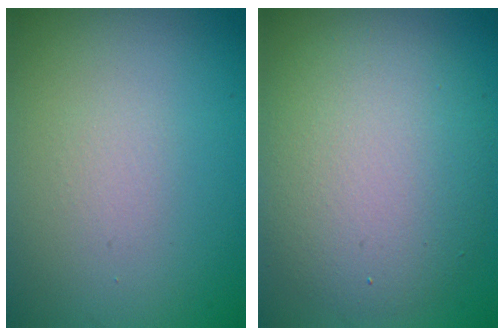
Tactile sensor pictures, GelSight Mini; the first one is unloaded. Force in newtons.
{"total": 7.3, "press": 7.2, "slide": 0.8}